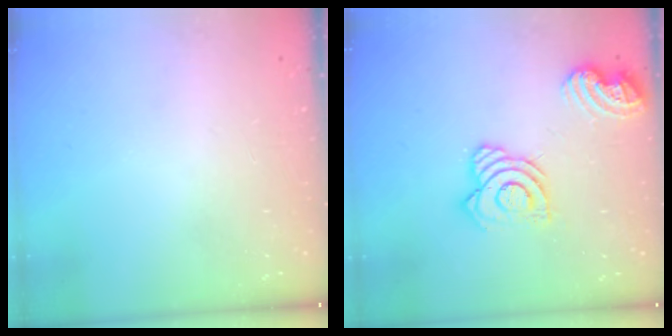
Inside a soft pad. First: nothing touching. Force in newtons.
{"total": 15.5, "press": 15.4, "slide": 1.8}